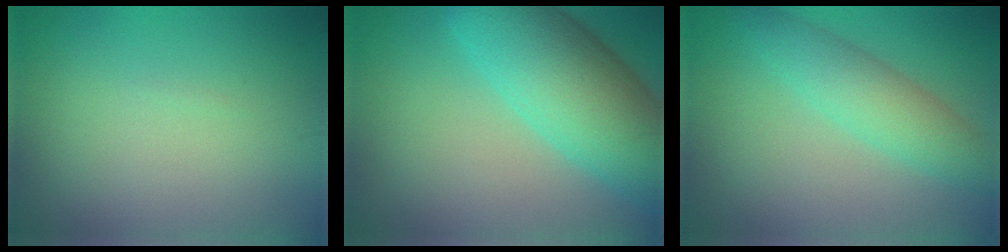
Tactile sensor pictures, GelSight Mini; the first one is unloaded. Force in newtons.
{"total": 10.0, "press": 10.0, "slide": 0.3}
{"total": 4.1, "press": 4.1, "slide": 0.0}